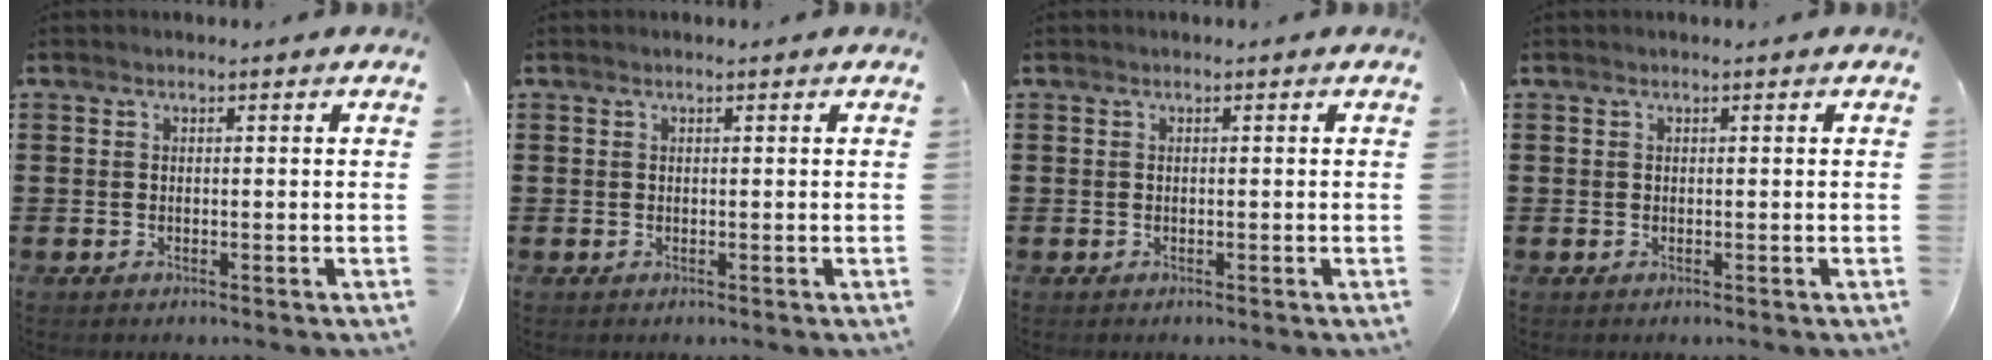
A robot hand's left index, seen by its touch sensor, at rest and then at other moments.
{"total": 0.0}
{"total": 0.0}
{"total": 0.0}